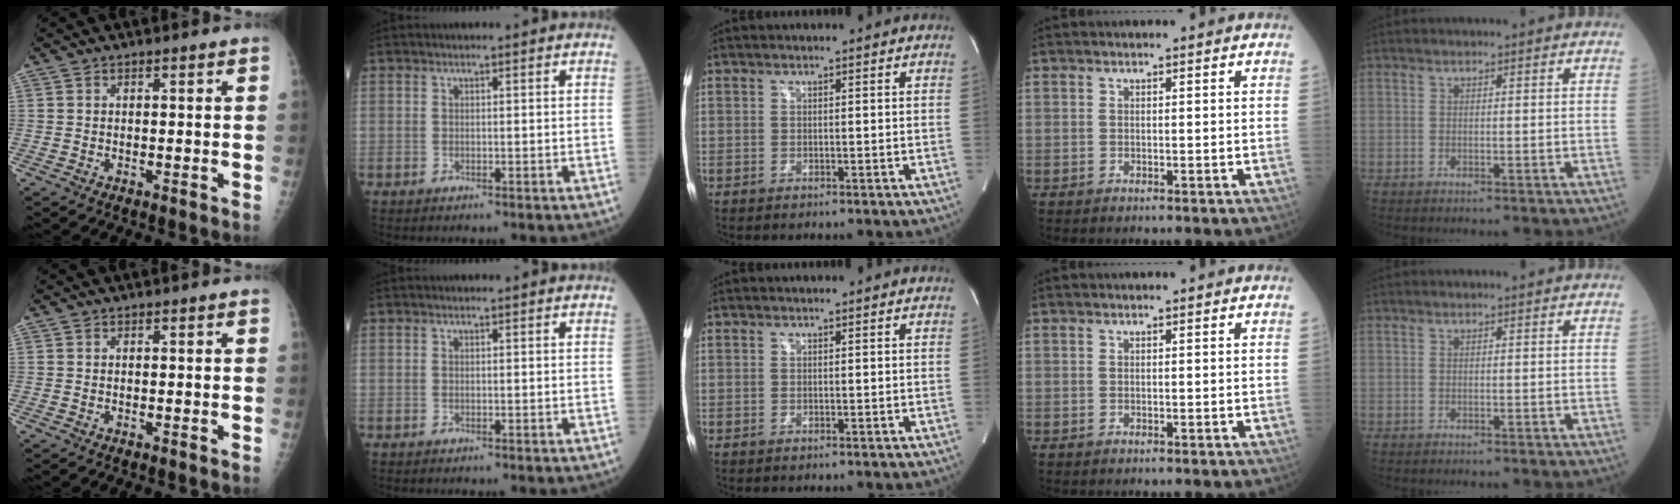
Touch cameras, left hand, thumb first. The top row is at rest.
{}